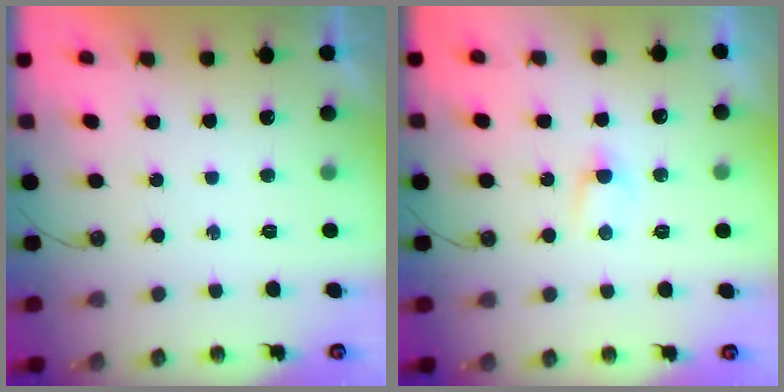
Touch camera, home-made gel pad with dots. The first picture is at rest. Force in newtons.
{"total": 2.5, "press": 2.5, "slide": 0.4}